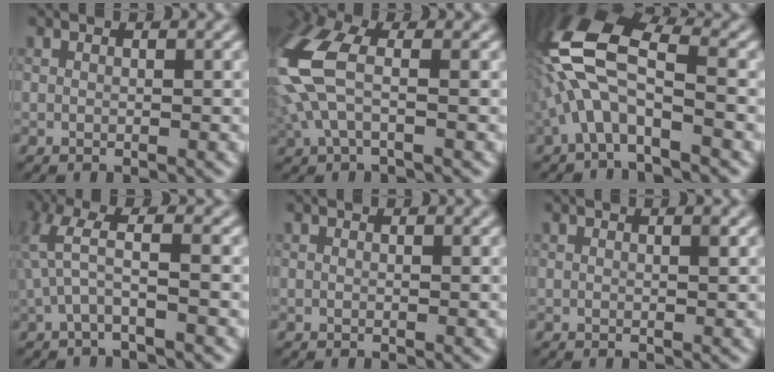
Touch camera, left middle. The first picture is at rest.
{"total": 6.9, "force": [-0.6, 3.2, 6.1], "torque": [-0.182, 0.012, -0.013]}
{"total": 8.4, "force": [-2.4, 3.6, 7.2], "torque": [-0.167, 0.030, -0.054]}
{"total": 2.4, "force": [-0.7, -0.1, 2.3], "torque": [-0.070, 0.012, -0.004]}
{"total": 0.0}
{"total": 0.6, "force": [0.1, 0.1, 0.6], "torque": [-0.005, 0.004, 0.002]}